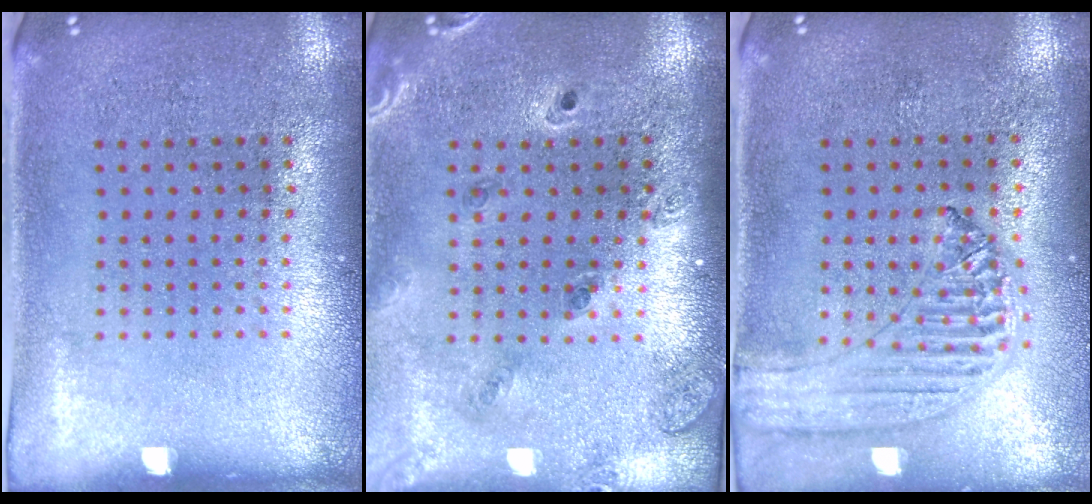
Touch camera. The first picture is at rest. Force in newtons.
{"total": 1.4, "press": 1.3, "slide": 0.2}
{"total": 1.2, "press": 1.2, "slide": 0.2}